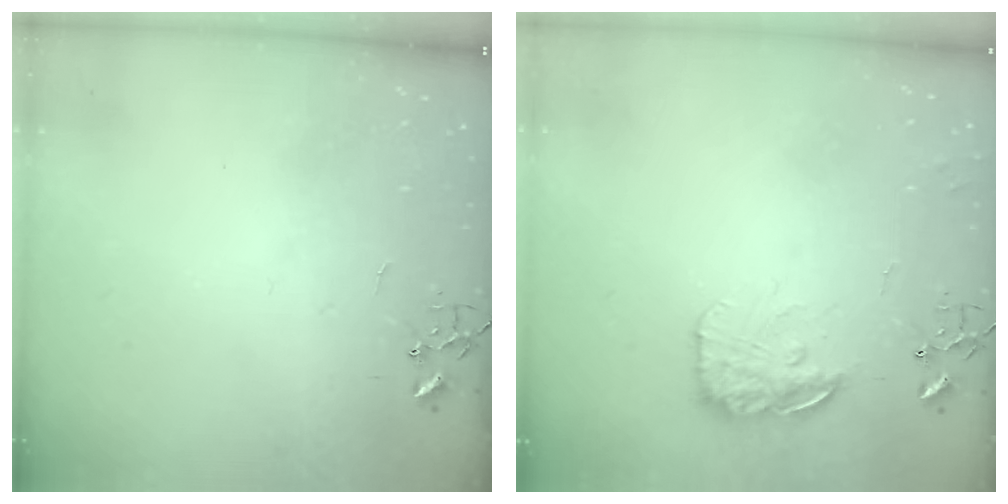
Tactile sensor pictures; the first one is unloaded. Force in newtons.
{"total": 13.7, "press": 13.7, "slide": 0.9}